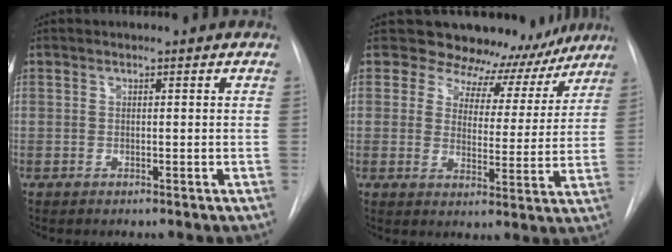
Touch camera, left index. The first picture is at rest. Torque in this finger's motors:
{"motor_torque": [0.70, -0.62, 0.04, -0.02]}